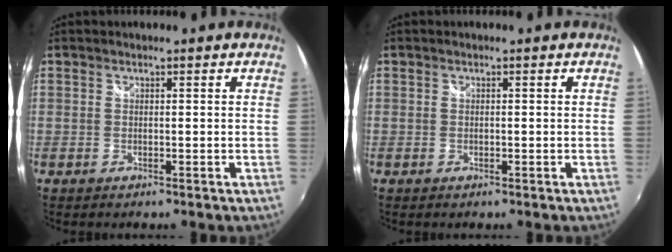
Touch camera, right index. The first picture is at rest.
{"total": 0.0}